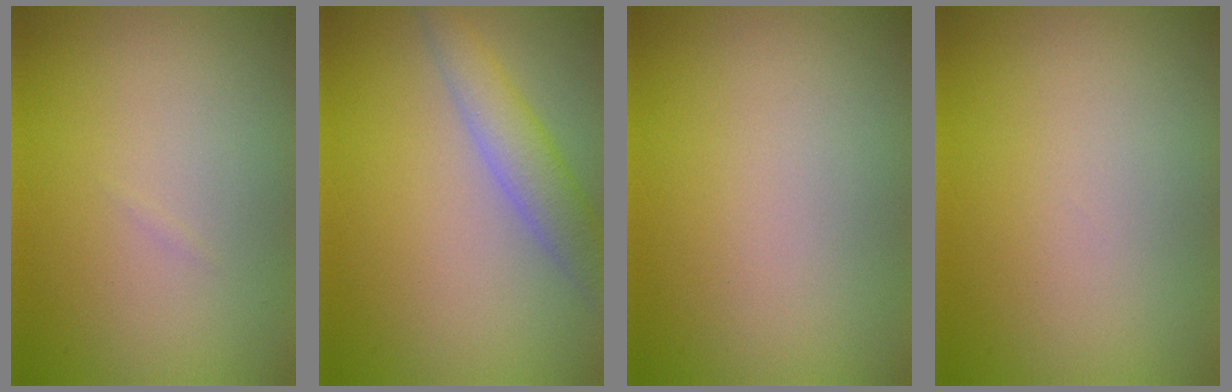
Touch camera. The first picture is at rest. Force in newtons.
{"total": 3.4, "press": 3.4, "slide": 0.2}
{"total": 0.0}
{"total": 0.0}